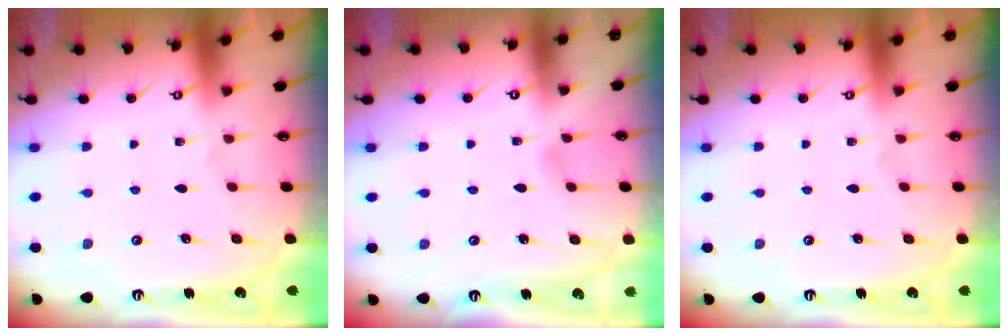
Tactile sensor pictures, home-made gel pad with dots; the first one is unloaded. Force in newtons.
{"total": 2.0, "press": 2.0, "slide": 0.2}
{"total": 0.0}